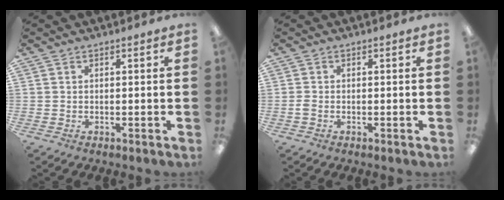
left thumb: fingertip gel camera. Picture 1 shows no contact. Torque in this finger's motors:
{"motor_torque": [-0.05, 0.04, 0.00, -0.05, 0.00]}